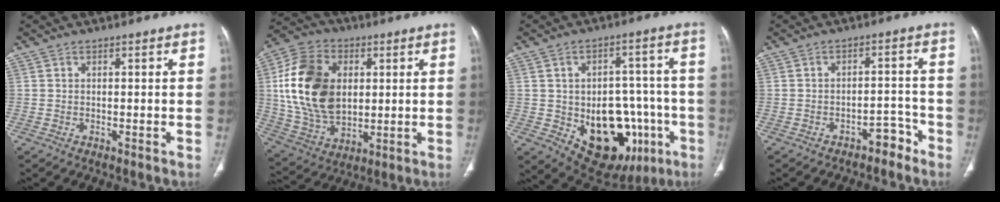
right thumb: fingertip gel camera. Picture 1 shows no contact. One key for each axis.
{"total": 20.3, "fx": 3.1, "fy": 14.0, "fz": 14.3, "tx": -0.252, "ty": -0.004, "tz": 0.066}
{"total": 20.7, "fx": -6.1, "fy": 13.0, "fz": 15.0, "tx": -0.173, "ty": 0.025, "tz": -0.061}
{"total": 4.3, "fx": -3.3, "fy": 2.3, "fz": 1.4, "tx": -0.005, "ty": 0.046, "tz": -0.043}